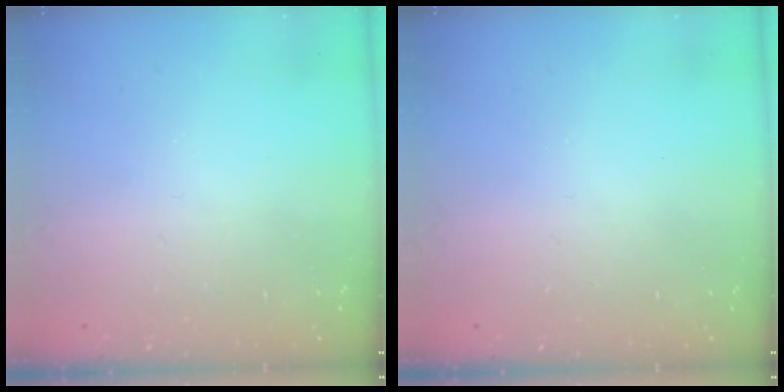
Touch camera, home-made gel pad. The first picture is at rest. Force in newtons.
{"total": 0.0}